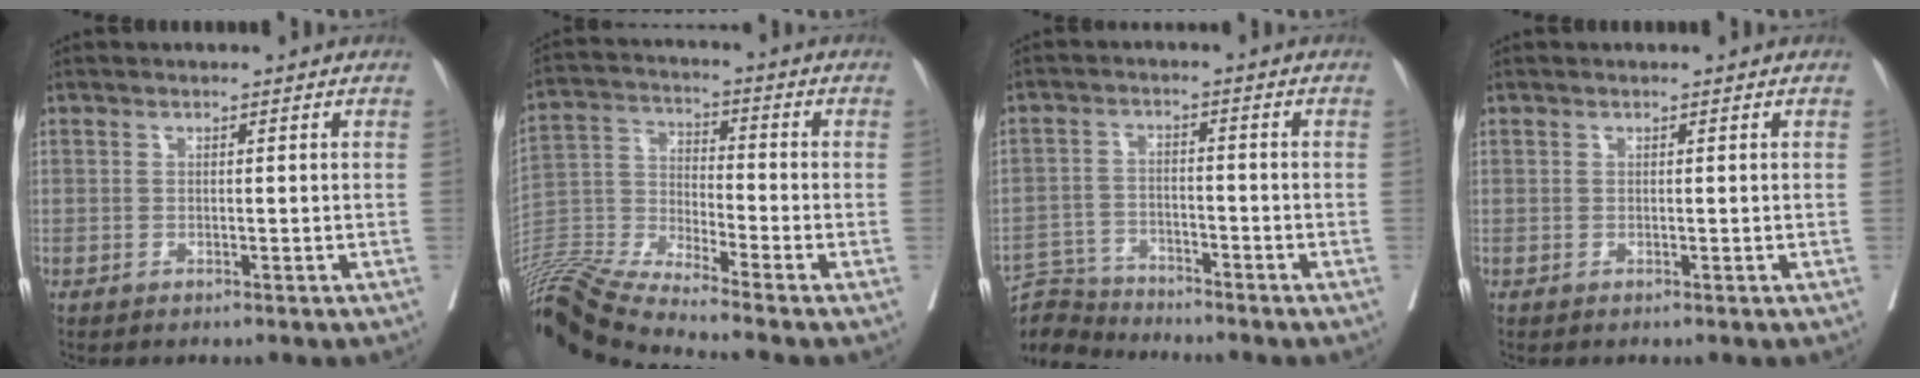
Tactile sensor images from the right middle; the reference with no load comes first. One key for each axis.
{"total": 13.8, "fx": -12.8, "fy": -1.9, "fz": 4.9, "tx": -0.101, "ty": -0.001, "tz": -0.244}
{"total": 8.1, "fx": -8.0, "fy": 0.6, "fz": -0.4, "tx": 0.001, "ty": 0.006, "tz": -0.153}
{"total": 0.0}